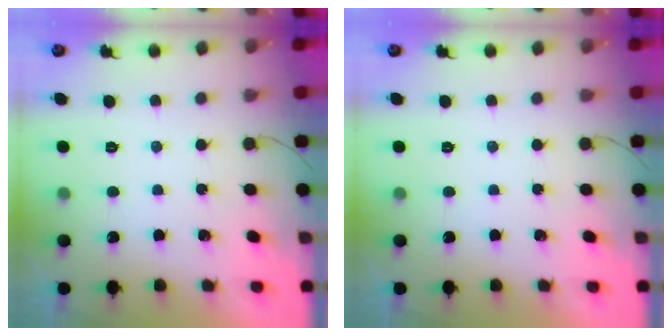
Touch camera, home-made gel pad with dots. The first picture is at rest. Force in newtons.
{"total": 0.0}